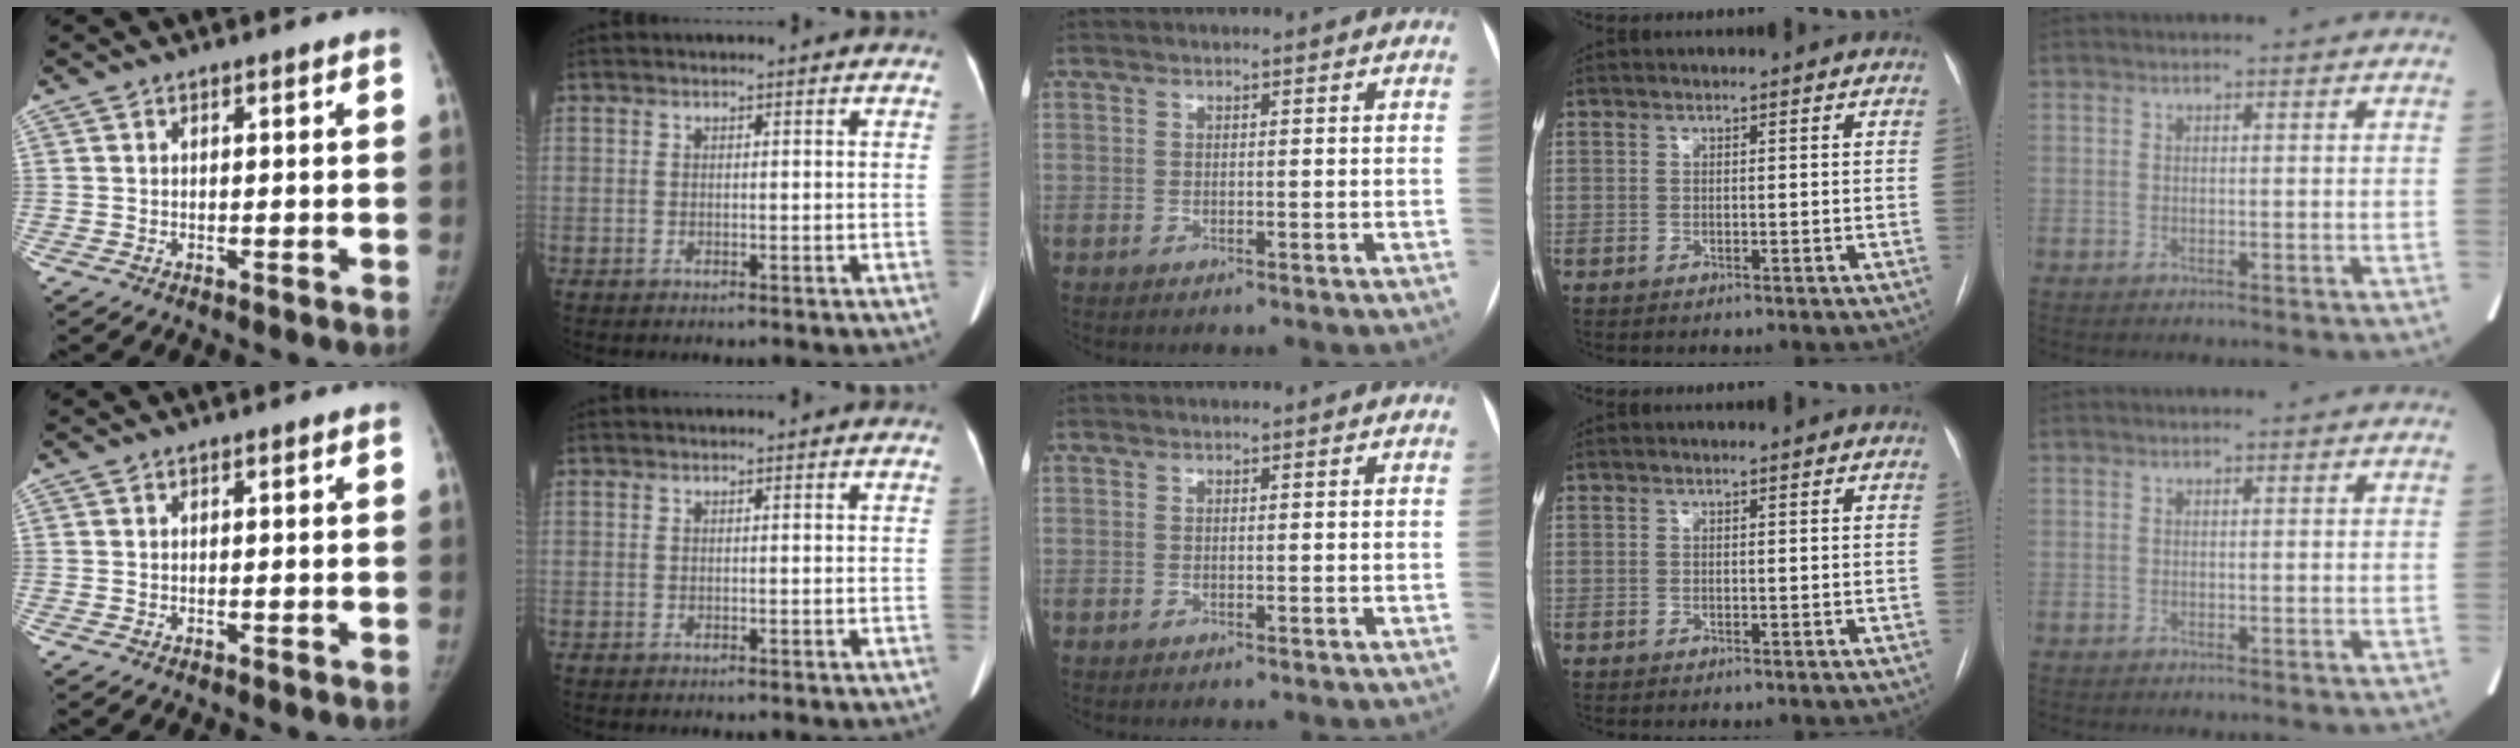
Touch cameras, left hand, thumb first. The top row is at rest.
{}